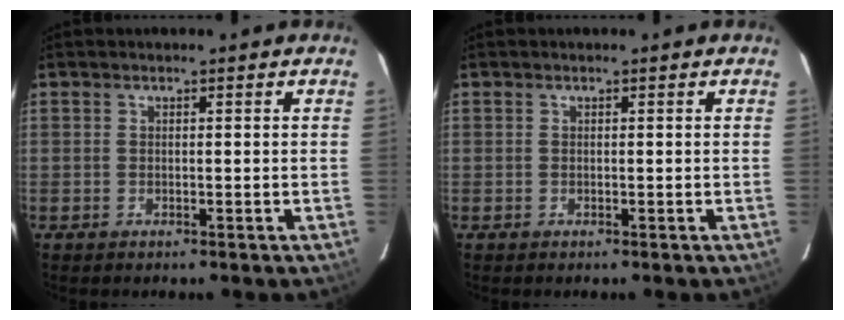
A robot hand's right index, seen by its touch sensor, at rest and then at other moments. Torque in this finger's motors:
{"motor_torque": [-0.01, 0.01, 0.00, -0.01]}